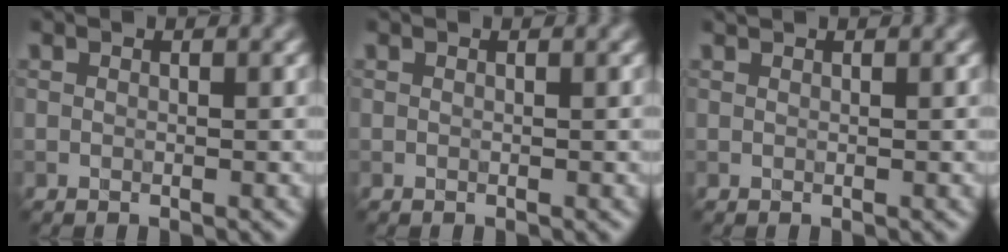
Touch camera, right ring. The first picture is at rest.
{"total": 0.0}
{"total": 0.0}